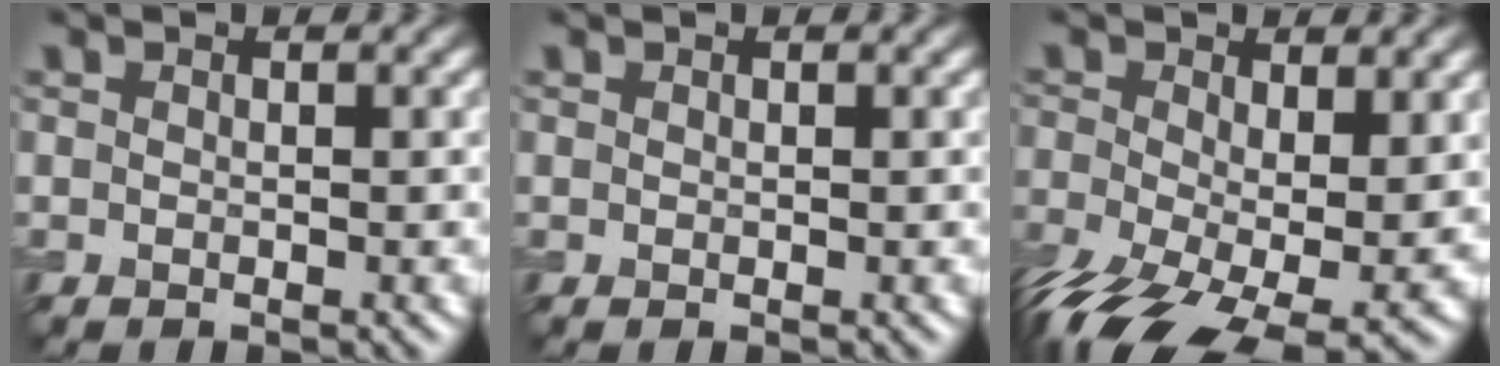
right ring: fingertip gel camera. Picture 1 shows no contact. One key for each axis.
{"total": 0.0}
{"total": 12.3, "fx": -4.9, "fy": 5.6, "fz": 9.7, "tx": -0.211, "ty": -0.060, "tz": -0.075}